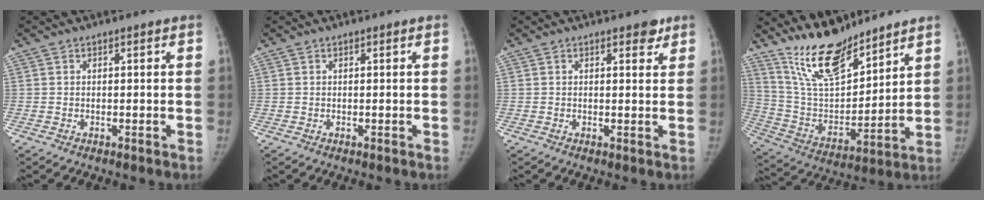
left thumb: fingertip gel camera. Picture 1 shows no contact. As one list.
[{"total": 0.0}, {"total": 2.6, "force": [1.7, 1.2, 1.4], "torque": [-0.002, -0.009, 0.021]}, {"total": 16.1, "force": [13.3, 5.1, 7.5], "torque": [-0.102, -0.084, 0.258]}]